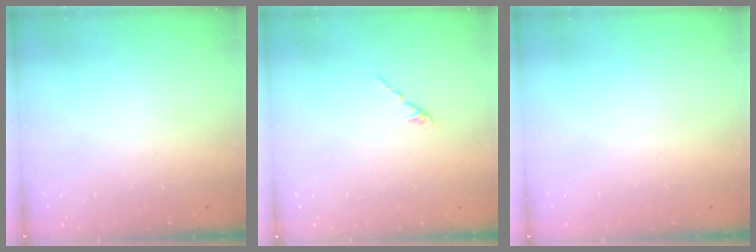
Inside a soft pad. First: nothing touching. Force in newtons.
{"total": 1.6, "press": 1.5, "slide": 0.6}
{"total": 0.0}